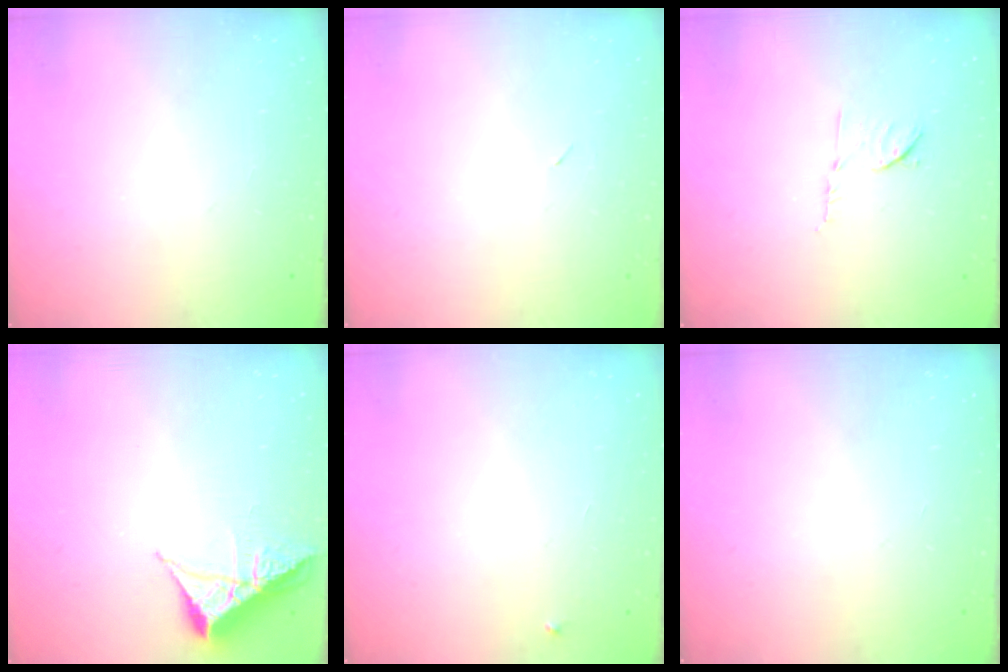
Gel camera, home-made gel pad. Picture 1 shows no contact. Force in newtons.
{"total": 2.3, "press": 1.9, "slide": 1.2}
{"total": 6.6, "press": 6.5, "slide": 0.9}
{"total": 6.3, "press": 6.2, "slide": 0.9}
{"total": 2.1, "press": 2.1, "slide": 0.1}
{"total": 0.0}